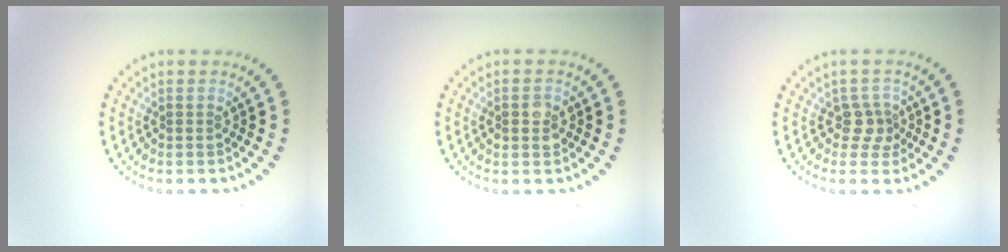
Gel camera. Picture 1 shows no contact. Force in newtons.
{"total": 2.1, "press": 2.1, "slide": 0.0}
{"total": 2.0, "press": 1.6, "slide": 1.3}